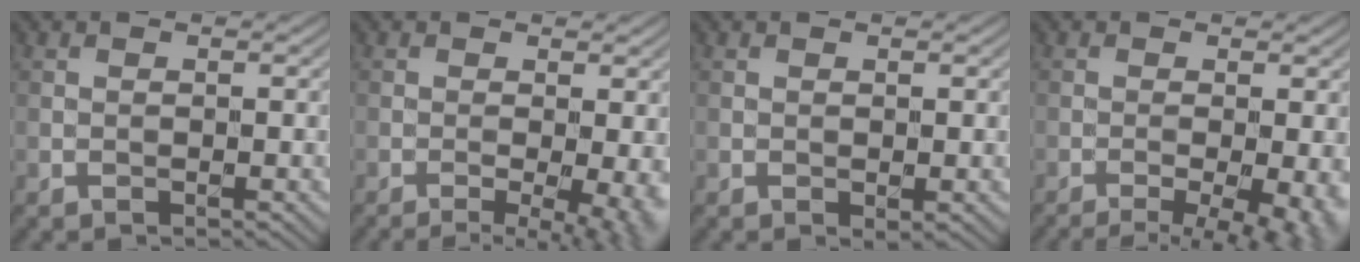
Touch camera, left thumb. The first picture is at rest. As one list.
[{"total": 6.8, "force": [-1.6, 1.8, 6.4], "torque": [-0.083, -0.008, -0.015]}, {"total": 0.5, "force": [0.2, 0.2, 0.4], "torque": [-0.008, -0.003, 0.006]}, {"total": 7.5, "force": [-2.9, 1.8, 6.7], "torque": [-0.090, -0.007, -0.036]}]